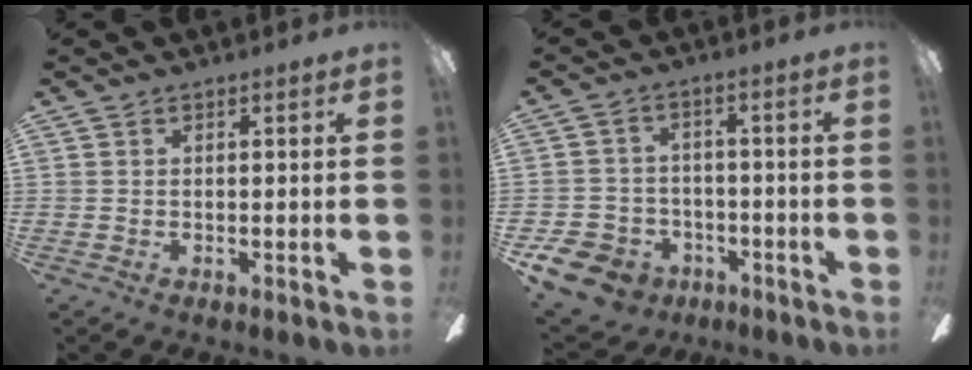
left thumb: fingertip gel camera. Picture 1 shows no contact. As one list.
[{"total": 9.6, "force": [-6.1, 6.7, 3.1], "torque": [-0.087, 0.044, -0.112]}]